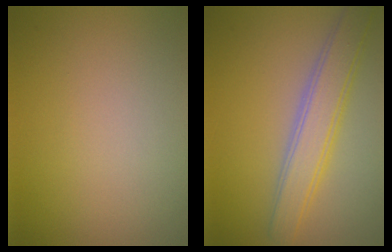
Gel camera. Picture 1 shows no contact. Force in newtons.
{"total": 4.3, "press": 4.3, "slide": 0.1}